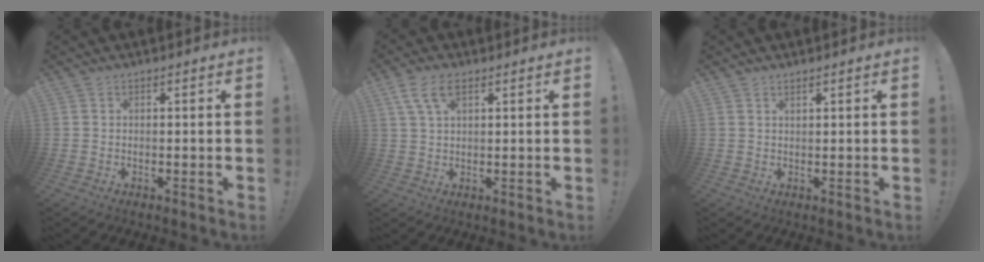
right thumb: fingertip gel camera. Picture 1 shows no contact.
{"total": 7.3, "force": [3.5, 3.4, 5.4], "torque": [-0.107, 0.006, 0.069]}
{"total": 1.1, "force": [0.9, 0.2, 0.7], "torque": [-0.009, -0.003, 0.015]}